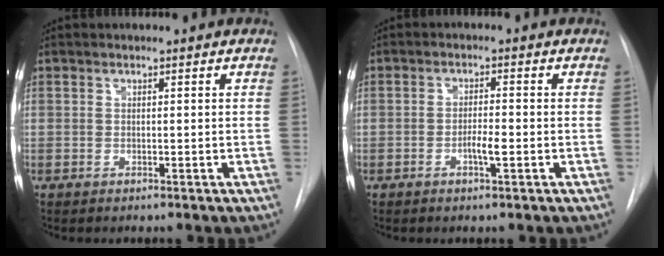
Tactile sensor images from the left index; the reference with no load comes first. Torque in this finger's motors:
{"motor_torque": [0.49, 0.19, 0.08, 0.02]}